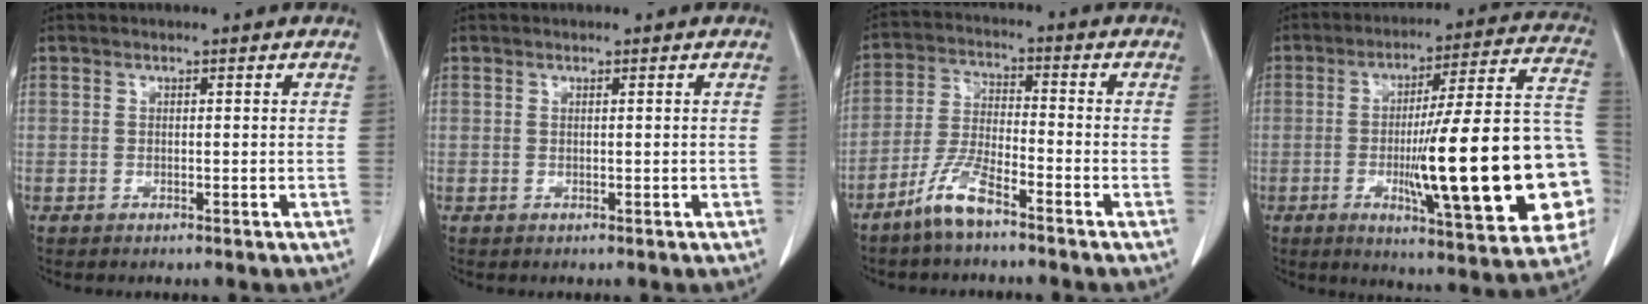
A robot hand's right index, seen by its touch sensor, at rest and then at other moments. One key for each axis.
{"total": 0.0}
{"total": 6.8, "fx": -5.0, "fy": 0.9, "fz": 4.5, "tx": -0.104, "ty": -0.009, "tz": -0.104}
{"total": 26.3, "fx": -4.8, "fy": 2.7, "fz": 25.7, "tx": -0.287, "ty": 0.014, "tz": -0.065}